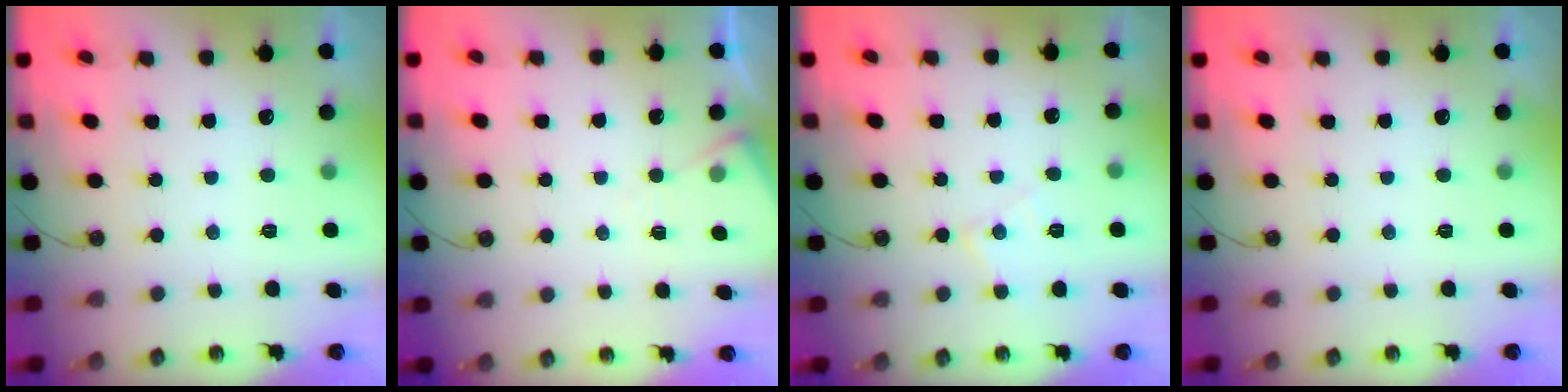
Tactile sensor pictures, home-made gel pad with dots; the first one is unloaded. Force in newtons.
{"total": 4.4, "press": 4.4, "slide": 0.7}
{"total": 6.9, "press": 6.8, "slide": 0.6}
{"total": 0.0}